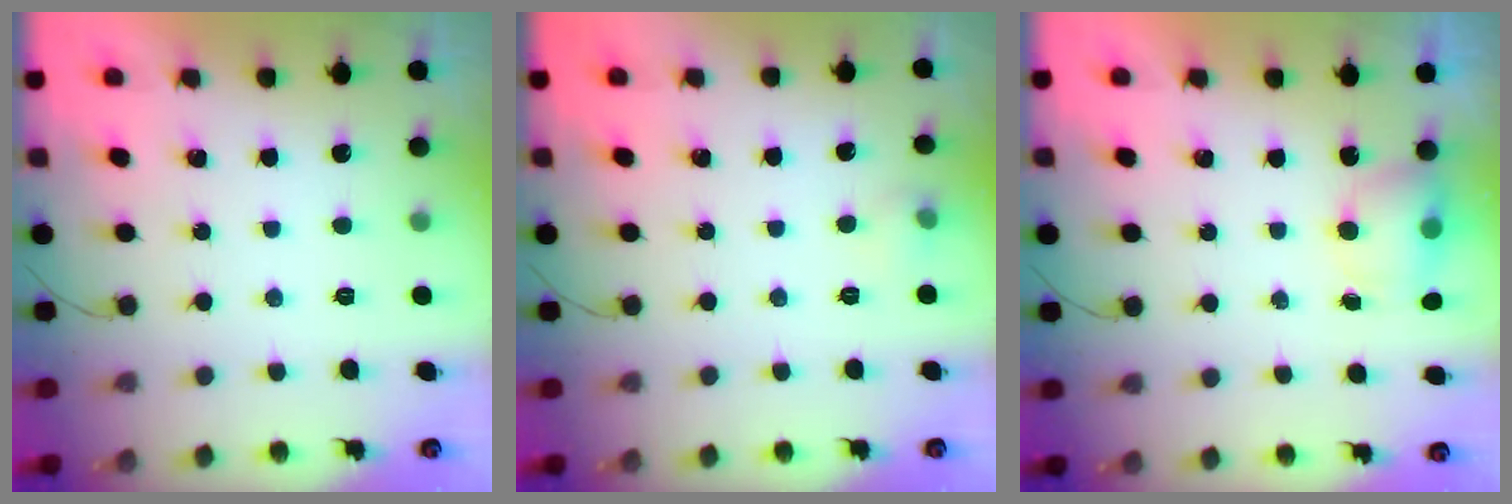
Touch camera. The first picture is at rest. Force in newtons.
{"total": 3.9, "press": 3.6, "slide": 1.6}
{"total": 5.6, "press": 5.5, "slide": 0.8}